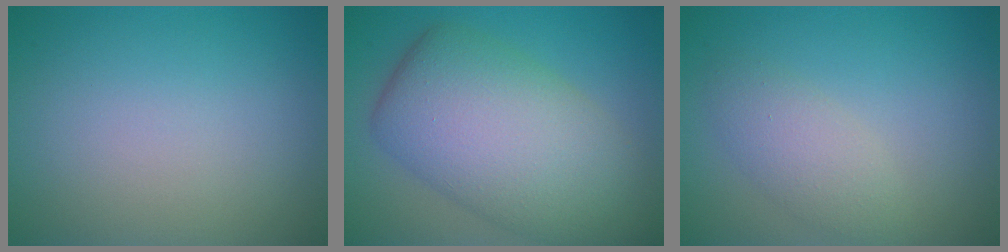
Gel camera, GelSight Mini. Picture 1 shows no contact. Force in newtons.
{"total": 10.7, "press": 10.7, "slide": 0.4}
{"total": 2.6, "press": 2.6, "slide": 0.2}